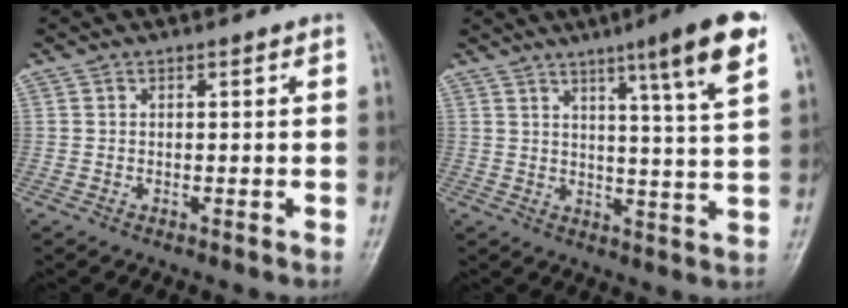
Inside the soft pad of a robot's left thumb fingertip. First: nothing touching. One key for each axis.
{"total": 12.5, "fx": 6.8, "fy": 0.2, "fz": 10.5, "tx": -0.146, "ty": -0.029, "tz": 0.096}